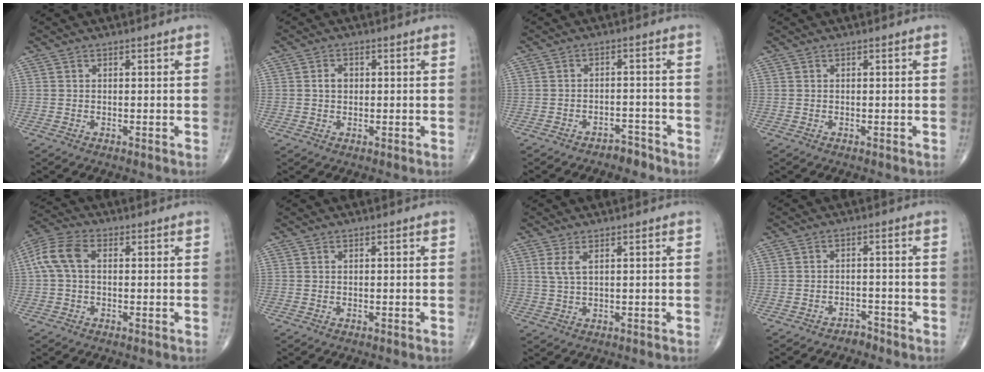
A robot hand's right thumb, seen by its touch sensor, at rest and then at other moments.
{"total": 2.5, "force": [0.3, 1.9, 1.5], "torque": [-0.017, 0.005, 0.006]}
{"total": 3.6, "force": [-3.1, 1.7, 0.5], "torque": [-0.004, 0.030, -0.044]}
{"total": 0.0}
{"total": 7.6, "force": [0.9, 4.6, 5.9], "torque": [-0.137, 0.024, 0.013]}
{"total": 0.0}
{"total": 2.1, "force": [0.9, 0.7, 1.8], "torque": [-0.043, 0.002, 0.026]}
{"total": 2.3, "force": [-2.0, 1.1, 0.0], "torque": [0.001, 0.014, -0.031]}